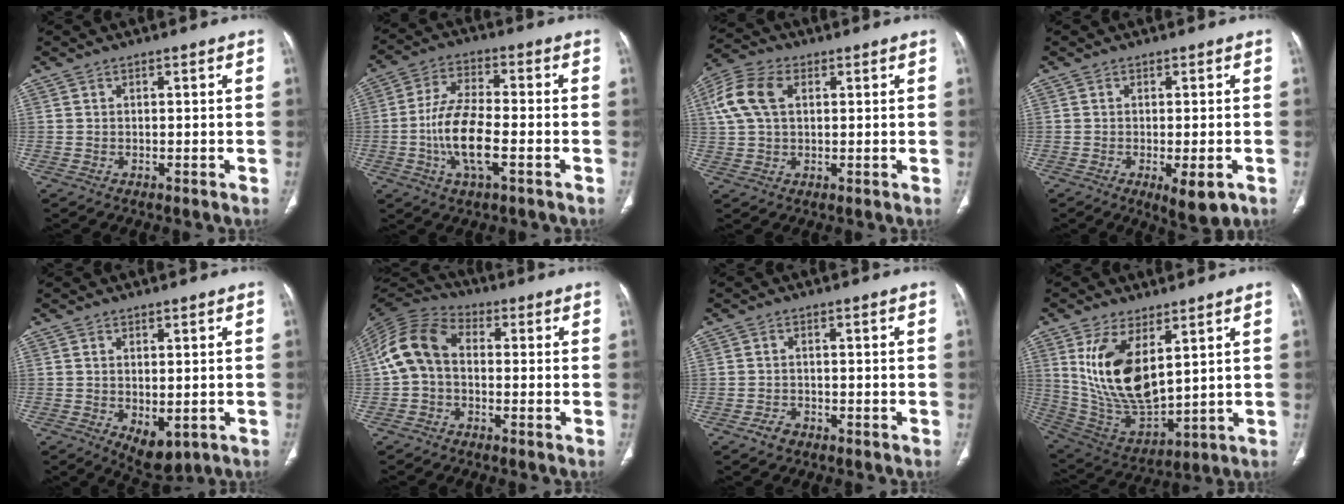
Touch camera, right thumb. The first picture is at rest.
{"total": 11.4, "force": [-3.0, 4.2, 10.1], "torque": [-0.205, 0.014, -0.061]}
{"total": 9.3, "force": [2.5, 5.9, 6.8], "torque": [-0.149, 0.020, 0.047]}
{"total": 5.7, "force": [-2.1, 1.8, 4.9], "torque": [-0.071, -0.012, -0.023]}
{"total": 5.5, "force": [-1.2, 2.9, 4.5], "torque": [-0.062, -0.010, 0.000]}
{"total": 10.7, "force": [-0.1, 7.6, 7.6], "torque": [-0.146, 0.030, -0.017]}
{"total": 2.0, "force": [-1.3, 1.3, 0.8], "torque": [-0.017, 0.008, -0.019]}
{"total": 16.5, "force": [5.7, 7.9, 13.3], "torque": [-0.241, -0.028, 0.134]}